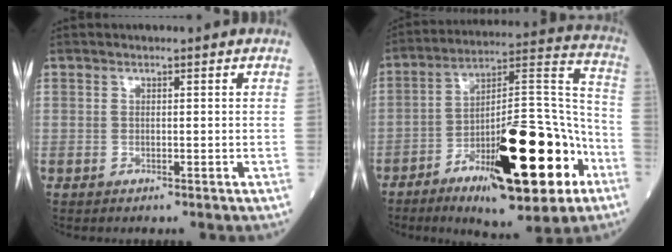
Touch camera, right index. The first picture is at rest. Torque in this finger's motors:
{"motor_torque": [1.52, -0.62, 1.05, 0.21]}